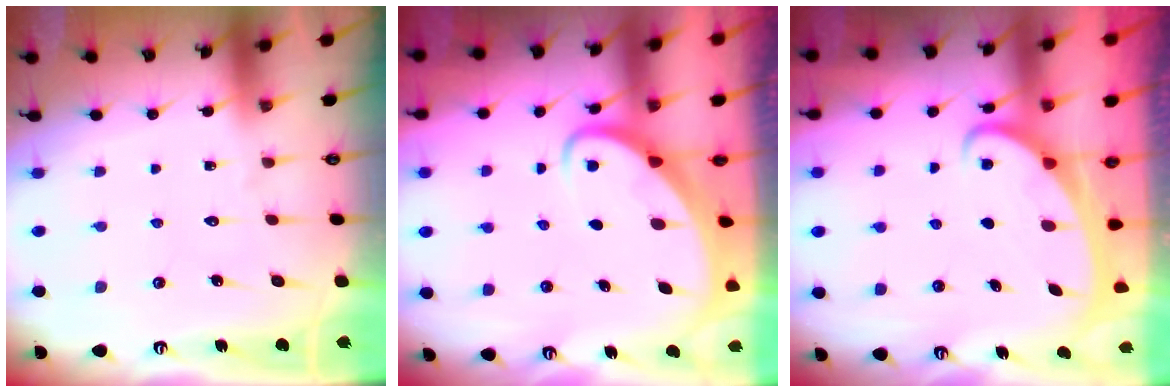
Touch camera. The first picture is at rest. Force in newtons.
{"total": 2.8, "press": 2.8, "slide": 0.3}
{"total": 2.1, "press": 2.1, "slide": 0.3}